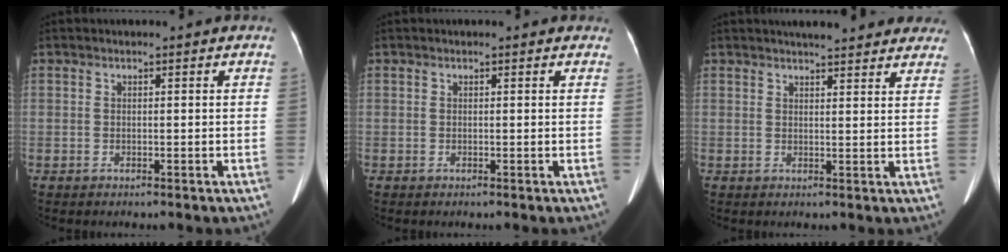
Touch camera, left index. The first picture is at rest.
{"total": 2.0, "force": [1.7, 0.6, 0.9], "torque": [-0.010, 0.010, 0.008]}
{"total": 14.0, "force": [12.5, 2.8, 5.7], "torque": [-0.054, 0.018, 0.138]}